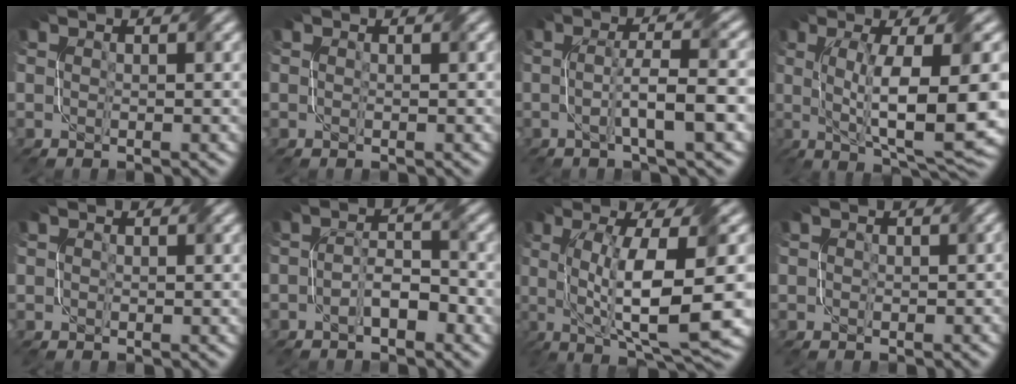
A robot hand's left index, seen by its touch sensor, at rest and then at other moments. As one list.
[{"total": 0.0}, {"total": 5.3, "force": [-1.0, 0.6, 5.2], "torque": [-0.086, 0.010, -0.019]}, {"total": 11.2, "force": [0.1, 2.4, 10.9], "torque": [-0.174, -0.005, 0.010]}, {"total": 0.0}, {"total": 2.8, "force": [-1.5, 1.2, 2.1], "torque": [-0.035, 0.011, -0.027]}, {"total": 11.2, "force": [-0.1, 2.5, 10.9], "torque": [-0.169, -0.005, 0.005]}, {"total": 0.8, "force": [0.1, 0.8, 0.2], "torque": [0.001, -0.003, -0.003]}]